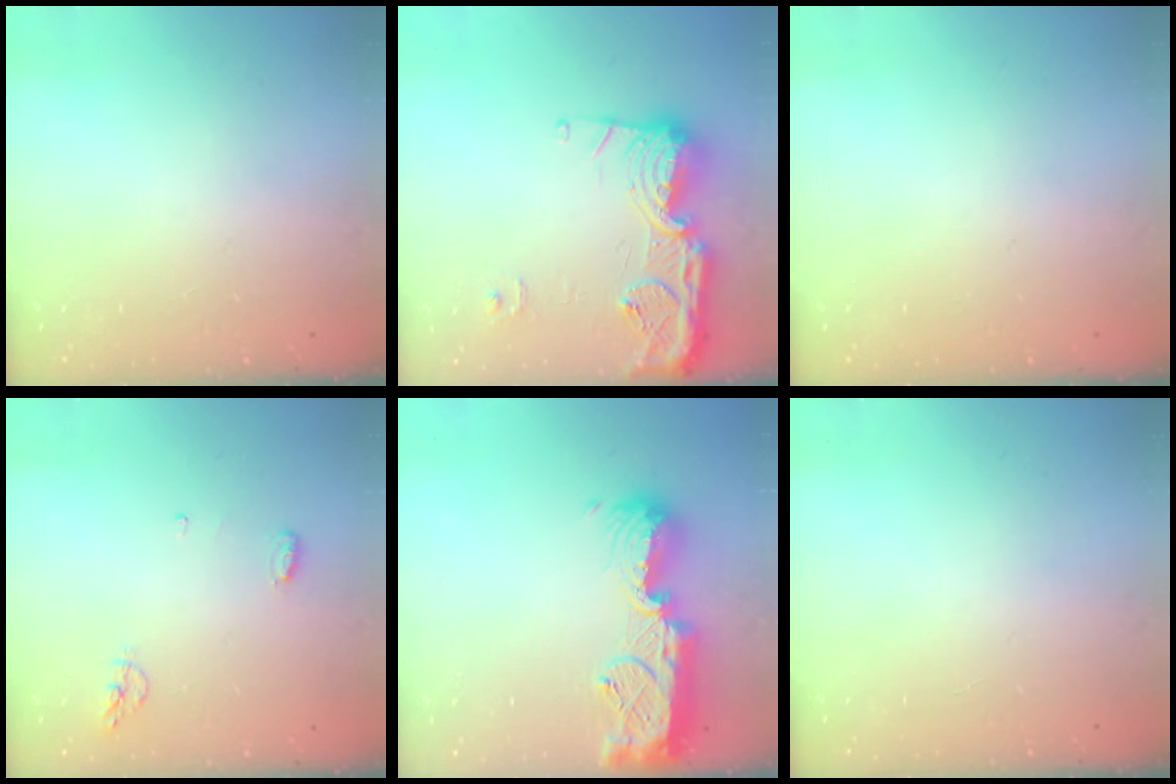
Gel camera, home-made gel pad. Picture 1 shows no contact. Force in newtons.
{"total": 17.8, "press": 17.7, "slide": 1.5}
{"total": 0.0}
{"total": 4.8, "press": 4.7, "slide": 1.0}
{"total": 15.4, "press": 15.3, "slide": 1.4}
{"total": 0.0}